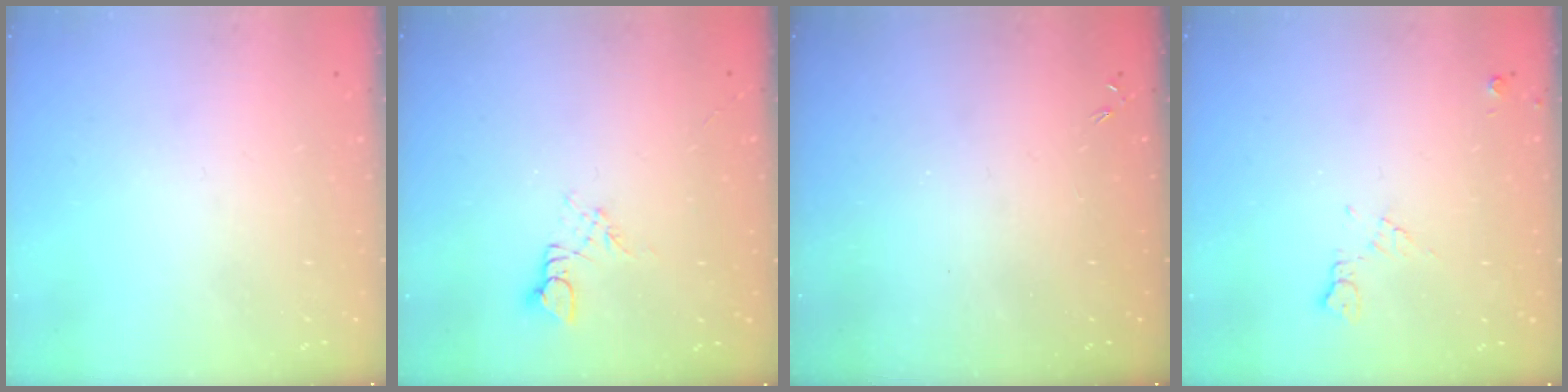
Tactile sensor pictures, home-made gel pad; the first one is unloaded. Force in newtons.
{"total": 3.6, "press": 3.6, "slide": 0.6}
{"total": 0.0}
{"total": 6.9, "press": 6.8, "slide": 1.0}